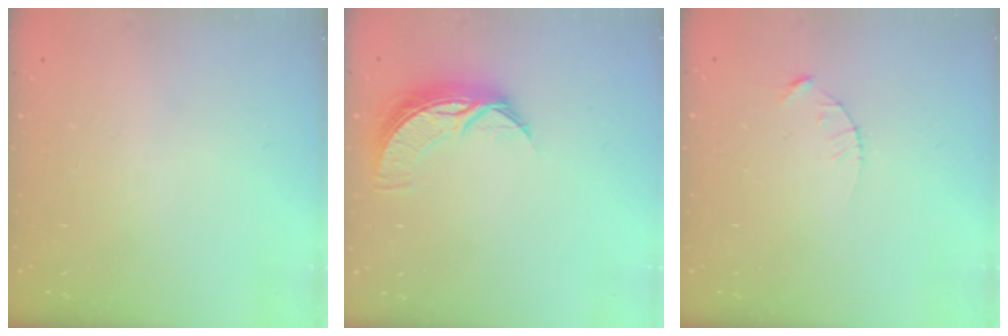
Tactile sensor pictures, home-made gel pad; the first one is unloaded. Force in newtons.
{"total": 8.7, "press": 8.7, "slide": 0.3}
{"total": 2.1, "press": 2.1, "slide": 0.3}